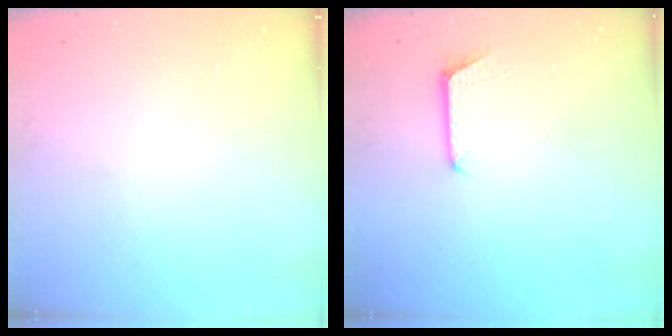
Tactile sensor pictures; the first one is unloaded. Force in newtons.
{"total": 5.7, "press": 5.7, "slide": 0.6}